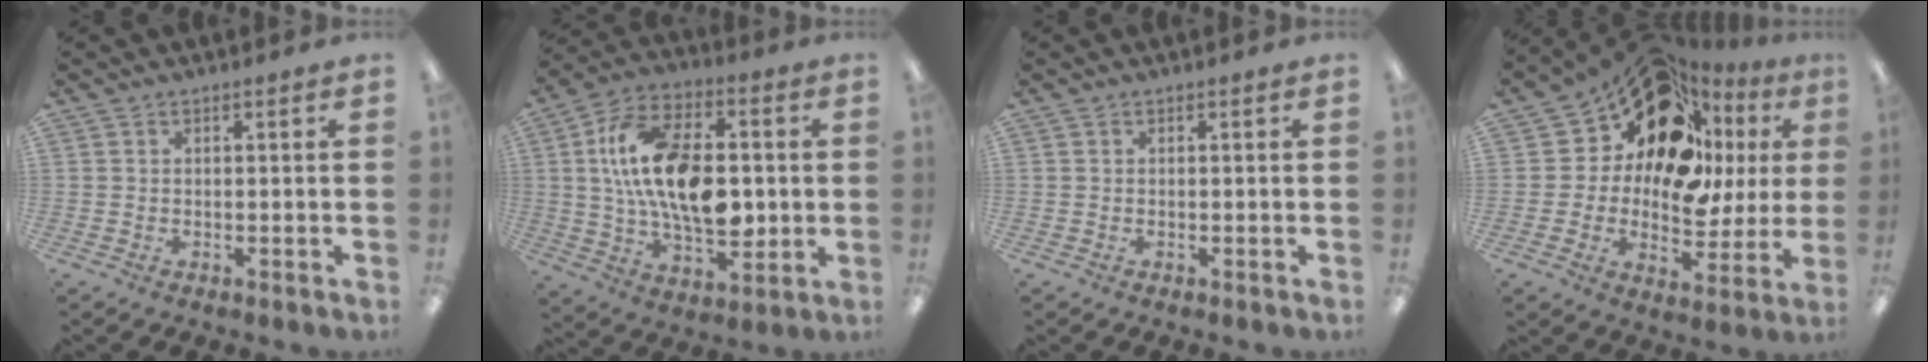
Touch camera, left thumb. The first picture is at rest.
{"total": 20.1, "force": [1.6, 11.9, 16.1], "torque": [-0.300, 0.009, 0.029]}
{"total": 0.0}
{"total": 19.4, "force": [10.2, 12.6, 10.7], "torque": [-0.171, -0.081, 0.178]}